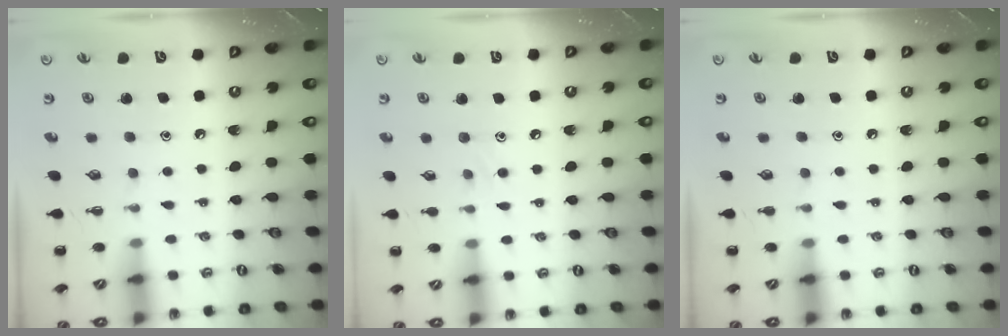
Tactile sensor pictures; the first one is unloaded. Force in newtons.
{"total": 5.1, "press": 4.8, "slide": 1.6}
{"total": 0.0}